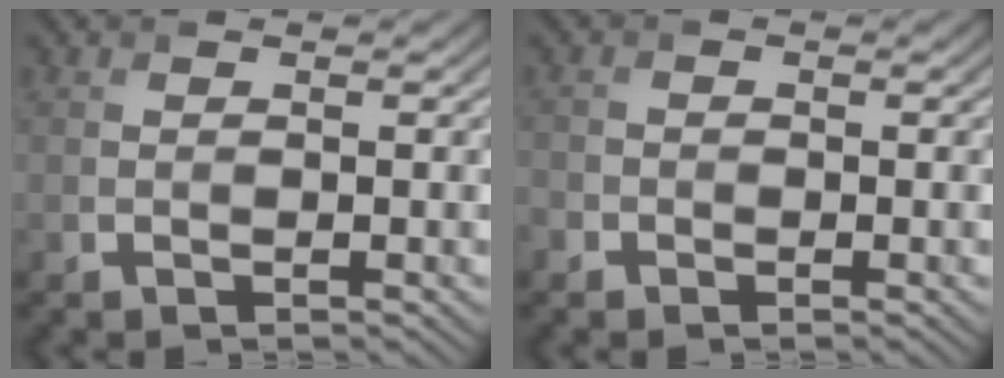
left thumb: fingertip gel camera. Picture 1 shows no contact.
{"total": 1.3, "force": [-1.0, 0.8, 0.1], "torque": [-0.003, -0.003, -0.027]}